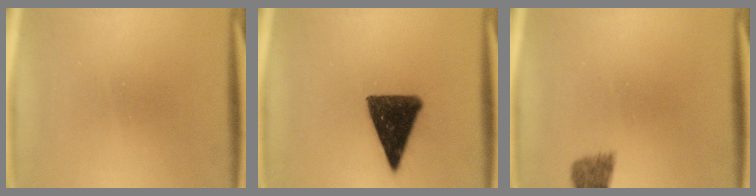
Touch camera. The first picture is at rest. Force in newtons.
{"total": 11.5}
{"total": 1.9}